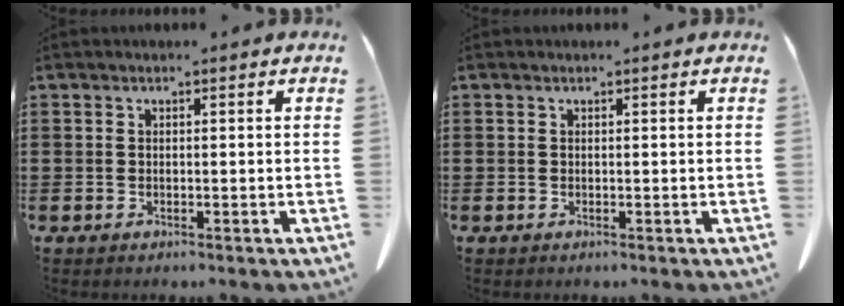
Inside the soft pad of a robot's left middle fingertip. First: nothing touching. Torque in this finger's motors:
{"motor_torque": [-0.29, 0.23, -0.05, -0.01]}